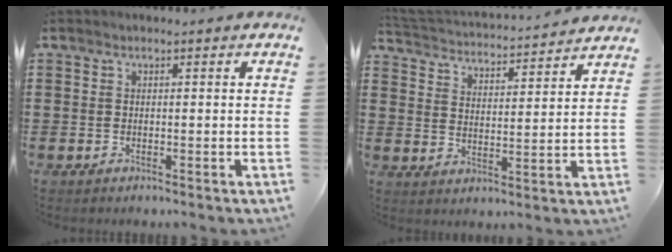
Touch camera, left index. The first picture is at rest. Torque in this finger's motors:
{"motor_torque": [0.02, 0.02, -0.04, 0.01]}